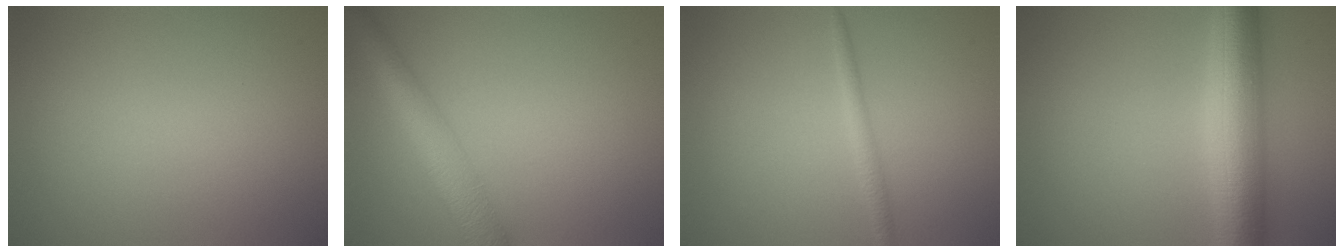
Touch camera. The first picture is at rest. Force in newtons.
{"total": 4.3, "press": 4.3, "slide": 0.1}
{"total": 1.4, "press": 1.4, "slide": 0.1}
{"total": 7.6, "press": 7.6, "slide": 0.2}